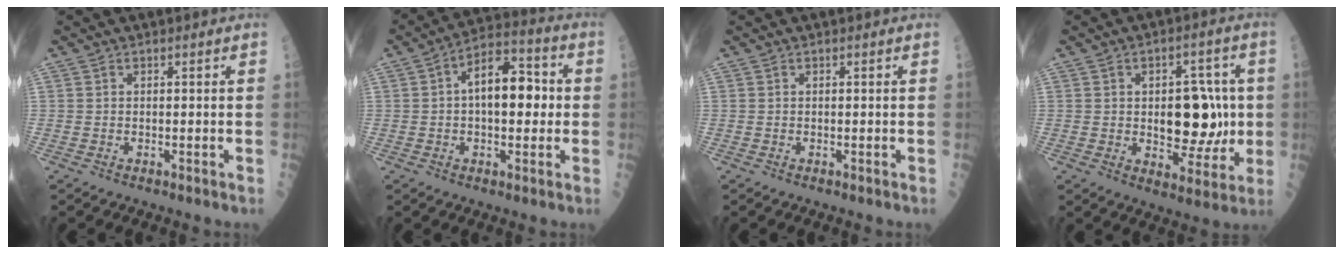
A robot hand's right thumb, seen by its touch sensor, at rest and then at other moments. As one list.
[{"total": 12.7, "force": [0.9, 6.8, 10.7], "torque": [-0.139, 0.029, 0.006]}, {"total": 0.0}, {"total": 12.4, "force": [0.4, 7.3, 10.0], "torque": [-0.084, 0.006, 0.014]}]